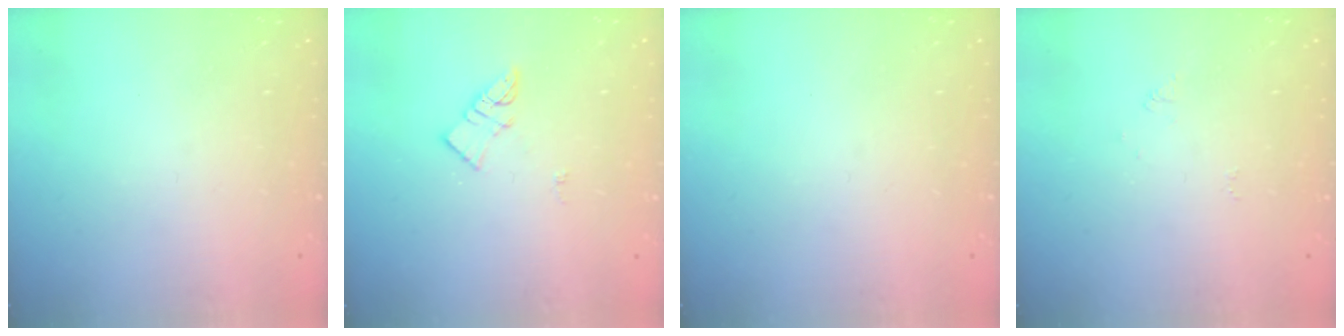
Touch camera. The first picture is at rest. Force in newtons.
{"total": 5.8, "press": 5.8, "slide": 0.1}
{"total": 0.0}
{"total": 3.8, "press": 3.7, "slide": 0.6}